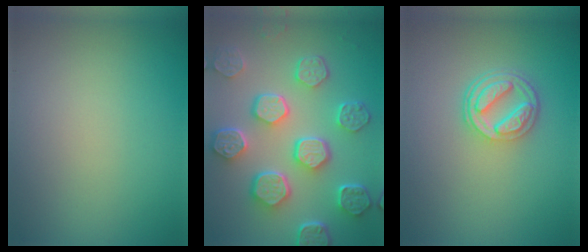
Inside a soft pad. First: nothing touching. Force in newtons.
{"total": 7.9, "press": 6.0, "slide": 5.1}
{"total": 4.3, "press": 3.2, "slide": 2.8}